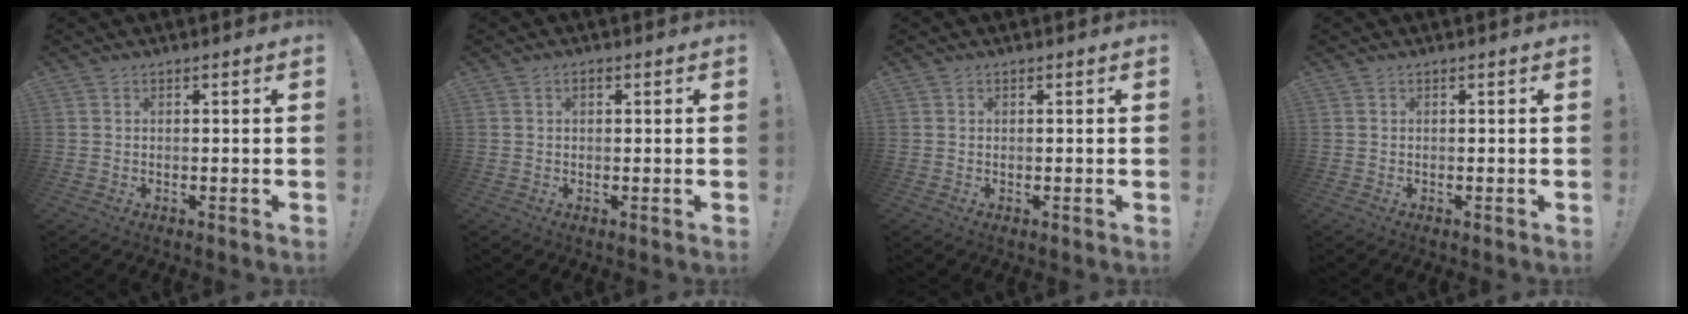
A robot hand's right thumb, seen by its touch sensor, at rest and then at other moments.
{"total": 1.2, "force": [0.4, 0.8, 0.8], "torque": [-0.013, 0.002, 0.004]}
{"total": 0.0}
{"total": 0.0}